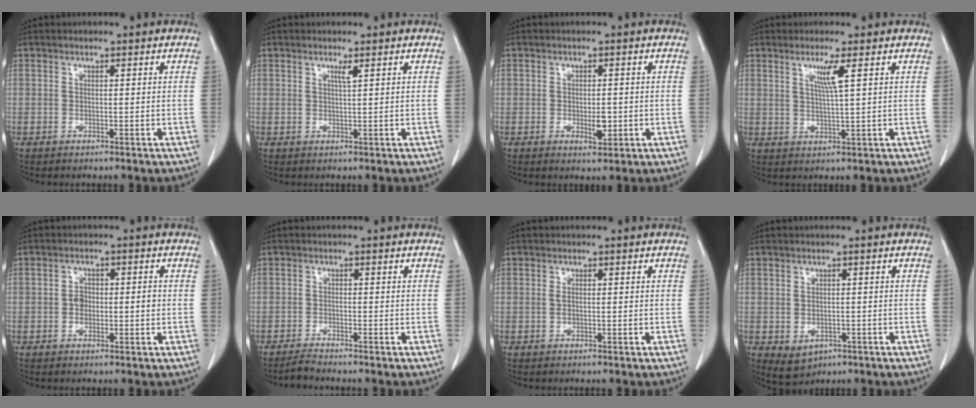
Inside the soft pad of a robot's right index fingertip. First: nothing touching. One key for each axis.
{"total": 1.2, "fx": 0.7, "fy": -0.3, "fz": 0.9, "tx": -0.022, "ty": -0.006, "tz": 0.014}
{"total": 2.4, "fx": -0.4, "fy": 1.1, "fz": 2.1, "tx": -0.035, "ty": -0.002, "tz": -0.001}
{"total": 3.8, "fx": 1.6, "fy": -0.7, "fz": 3.3, "tx": -0.067, "ty": -0.007, "tz": 0.032}
{"total": 2.8, "fx": -0.3, "fy": 1.7, "fz": 2.2, "tx": -0.035, "ty": 0.009, "tz": -0.004}
{"total": 1.7, "fx": -1.6, "fy": -0.4, "fz": 0.3, "tx": -0.011, "ty": -0.008, "tz": -0.033}
{"total": 0.6, "fx": 0.0, "fy": 0.2, "fz": 0.6, "tx": -0.014, "ty": 0.000, "tz": 0.000}
{"total": 3.5, "fx": -1.1, "fy": 2.8, "fz": 1.8, "tx": -0.028, "ty": -0.004, "tz": 0.001}